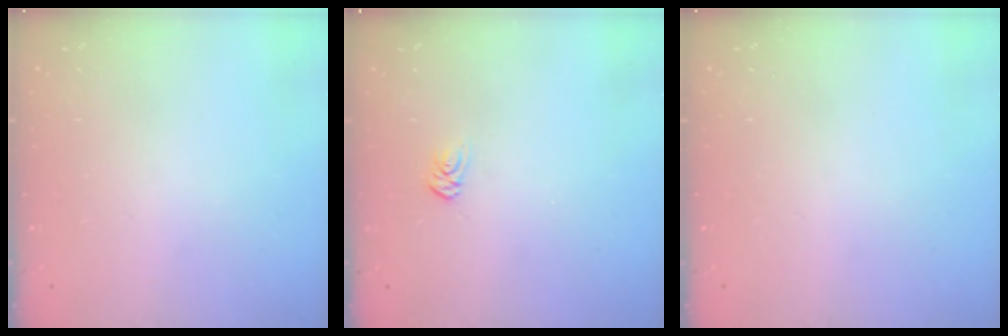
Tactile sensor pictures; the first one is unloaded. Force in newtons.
{"total": 2.9, "press": 2.9, "slide": 0.2}
{"total": 0.0}